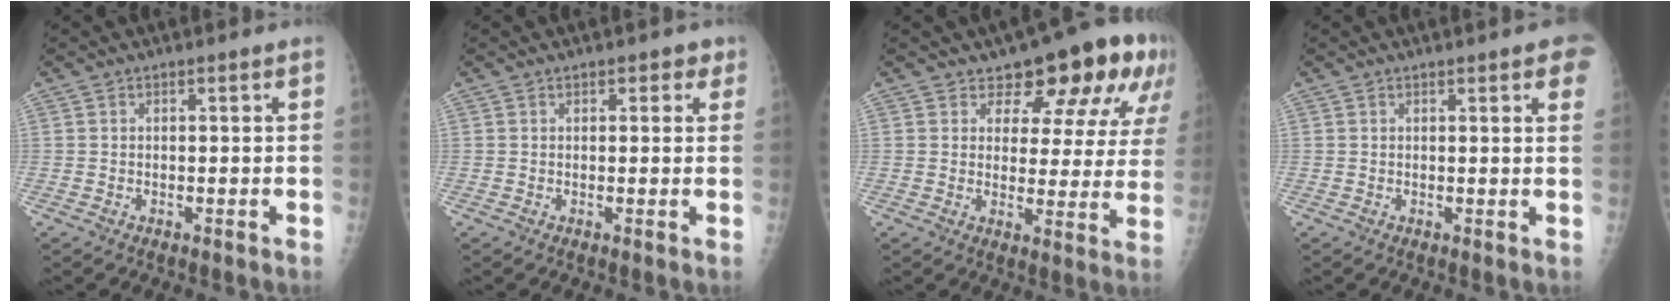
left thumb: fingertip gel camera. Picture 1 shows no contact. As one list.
[{"total": 2.1, "force": [1.2, 1.4, 1.0], "torque": [0.011, -0.001, 0.008]}, {"total": 14.0, "force": [9.5, 7.3, 7.3], "torque": [-0.036, -0.049, 0.101]}, {"total": 5.5, "force": [3.2, 1.3, 4.3], "torque": [-0.035, 0.000, 0.030]}]